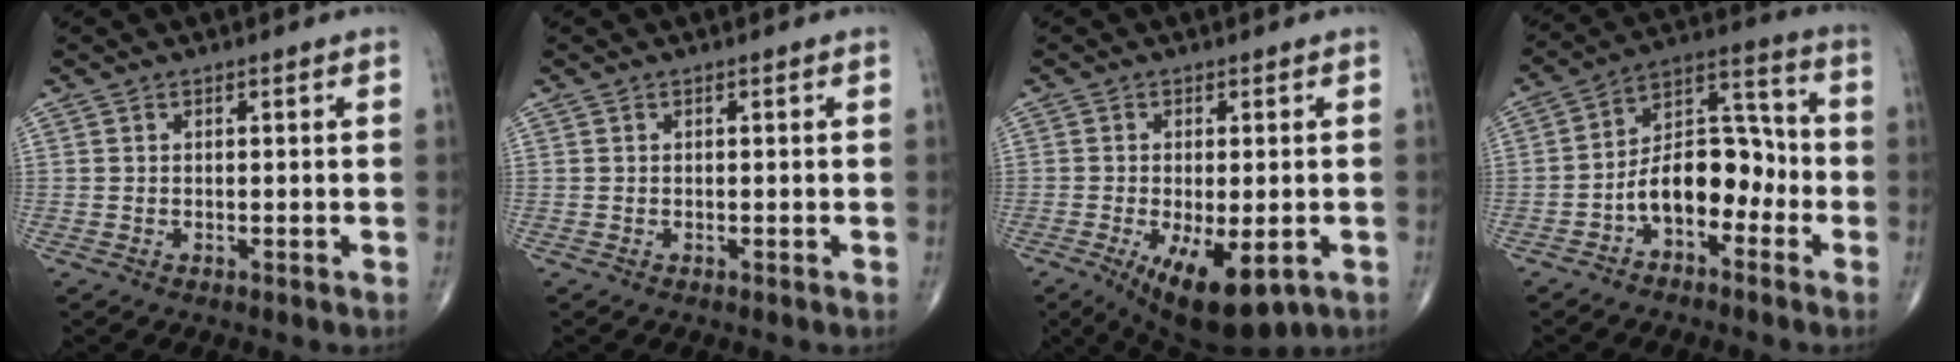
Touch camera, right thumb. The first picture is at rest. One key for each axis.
{"total": 0.0}
{"total": 12.4, "fx": -5.2, "fy": 5.1, "fz": 10.1, "tx": -0.156, "ty": -0.016, "tz": -0.067}
{"total": 12.2, "fx": -4.2, "fy": 7.2, "fz": 8.9, "tx": -0.115, "ty": 0.060, "tz": -0.081}